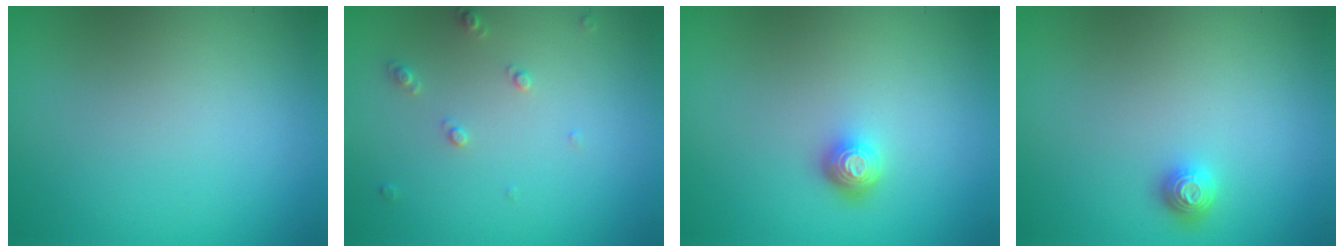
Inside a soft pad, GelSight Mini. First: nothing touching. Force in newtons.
{"total": 1.3, "press": 1.2, "slide": 0.3}
{"total": 1.8, "press": 1.3, "slide": 1.2}
{"total": 1.4, "press": 1.2, "slide": 0.5}